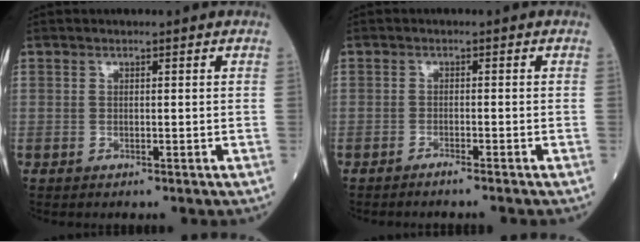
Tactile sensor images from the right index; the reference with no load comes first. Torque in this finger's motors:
{"motor_torque": [-0.16, -0.04, -0.02, -0.01]}